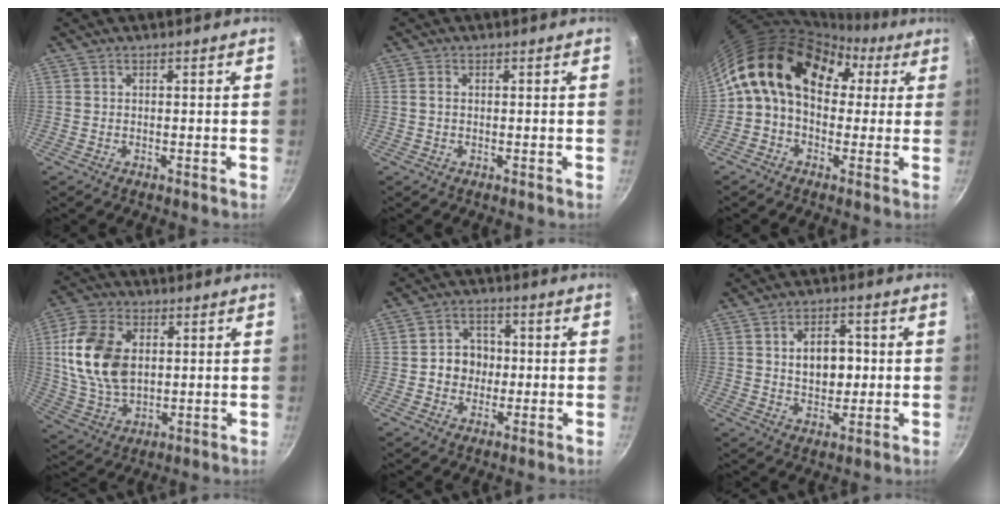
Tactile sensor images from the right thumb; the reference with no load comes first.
{"total": 1.2, "force": [0.0, 0.9, 0.8], "torque": [-0.016, 0.004, -0.002]}
{"total": 17.7, "force": [4.1, 12.7, 11.6], "torque": [-0.175, 0.040, 0.047]}
{"total": 15.5, "force": [2.4, 10.2, 11.4], "torque": [-0.209, -0.004, 0.049]}
{"total": 6.6, "force": [-0.4, 5.9, 3.0], "torque": [-0.012, 0.012, -0.014]}
{"total": 8.3, "force": [0.9, 5.5, 6.2], "torque": [-0.069, 0.004, 0.014]}